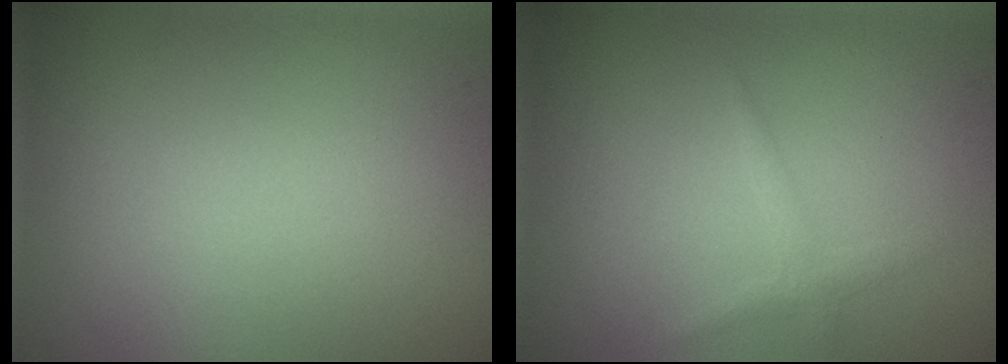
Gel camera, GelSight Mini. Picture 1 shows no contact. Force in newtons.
{"total": 1.3, "press": 1.3, "slide": 0.0}